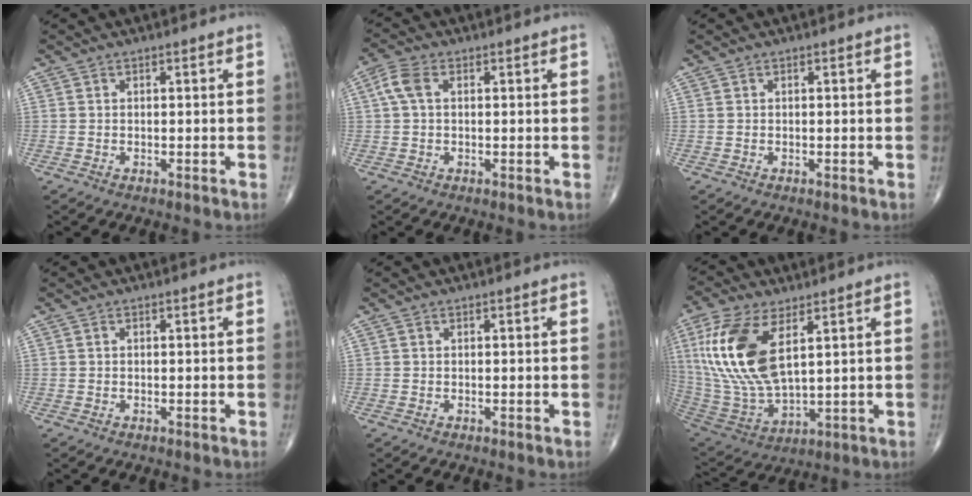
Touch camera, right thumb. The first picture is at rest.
{"total": 4.1, "force": [0.8, 2.4, 3.3], "torque": [-0.083, 0.015, 0.013]}
{"total": 0.0}
{"total": 0.0}
{"total": 0.0}
{"total": 19.2, "force": [6.2, 8.9, 15.8], "torque": [-0.341, -0.026, 0.128]}